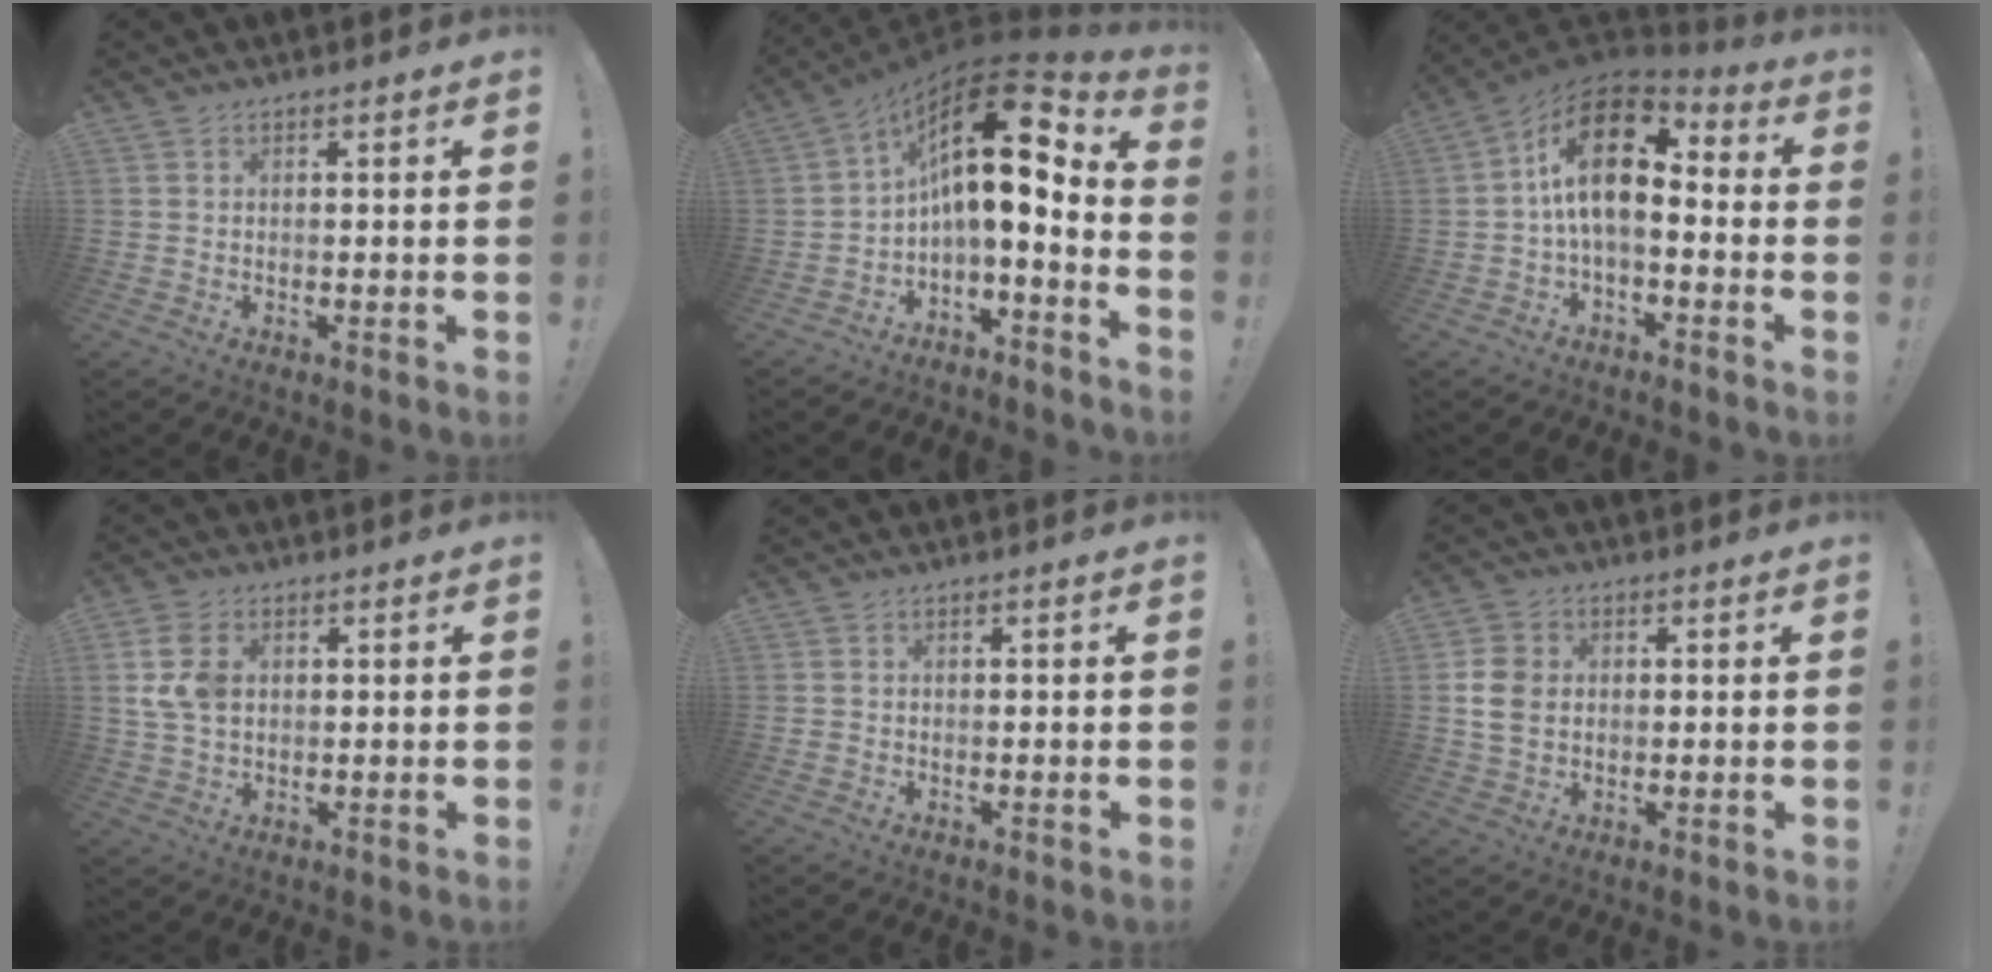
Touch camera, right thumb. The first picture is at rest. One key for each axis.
{"total": 16.1, "fx": 4.7, "fy": 5.4, "fz": 14.5, "tx": -0.246, "ty": -0.035, "tz": 0.078}
{"total": 16.0, "fx": 3.4, "fy": 8.2, "fz": 13.3, "tx": -0.238, "ty": -0.012, "tz": 0.059}
{"total": 12.3, "fx": 2.6, "fy": 8.9, "fz": 8.1, "tx": -0.163, "ty": -0.003, "tz": 0.051}
{"total": 0.7, "fx": -0.3, "fy": 0.7, "fz": 0.0, "tx": 0.000, "ty": 0.003, "tz": -0.006}
{"total": 8.3, "fx": 0.7, "fy": 6.7, "fz": 5.0, "tx": -0.104, "ty": 0.008, "tz": 0.015}